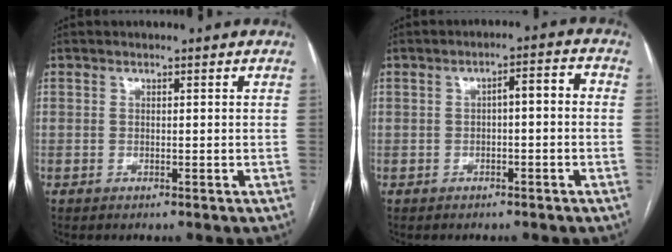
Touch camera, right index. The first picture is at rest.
{"total": 3.8, "force": [-0.3, 1.0, 3.6], "torque": [-0.051, 0.023, -0.005]}